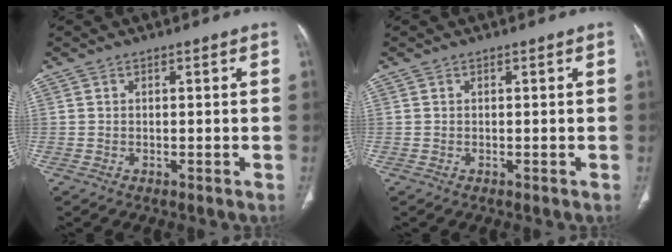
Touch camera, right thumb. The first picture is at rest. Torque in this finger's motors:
{"motor_torque": [0.00, 0.00, 0.00, 0.00, 0.00]}